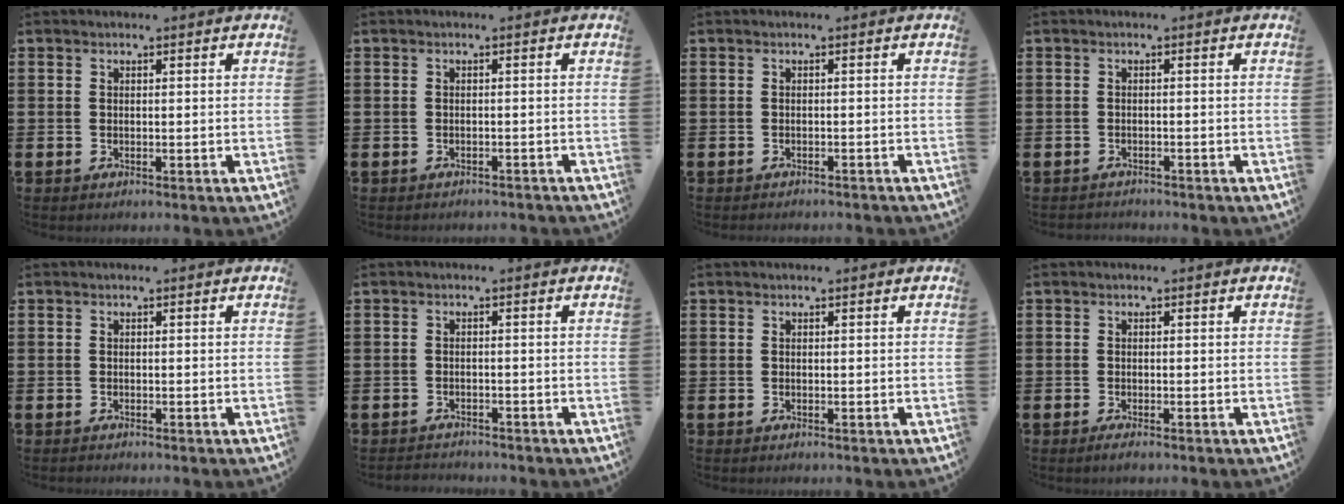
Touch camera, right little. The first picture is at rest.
{"total": 0.6, "force": [-0.6, 0.0, 0.0], "torque": [-0.002, -0.002, -0.013]}
{"total": 0.6, "force": [-0.6, -0.1, 0.0], "torque": [0.001, -0.001, -0.012]}
{"total": 0.7, "force": [-0.7, 0.1, -0.1], "torque": [-0.002, 0.000, -0.016]}
{"total": 0.0}
{"total": 0.8, "force": [-0.7, 0.0, -0.2], "torque": [0.002, 0.005, -0.017]}
{"total": 0.0}
{"total": 0.8, "force": [-0.4, 0.1, 0.7], "torque": [-0.004, -0.006, -0.010]}